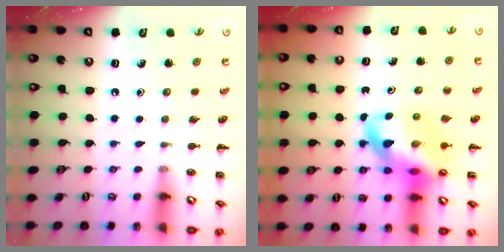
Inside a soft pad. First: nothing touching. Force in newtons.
{"total": 16.0, "press": 15.5, "slide": 4.2}